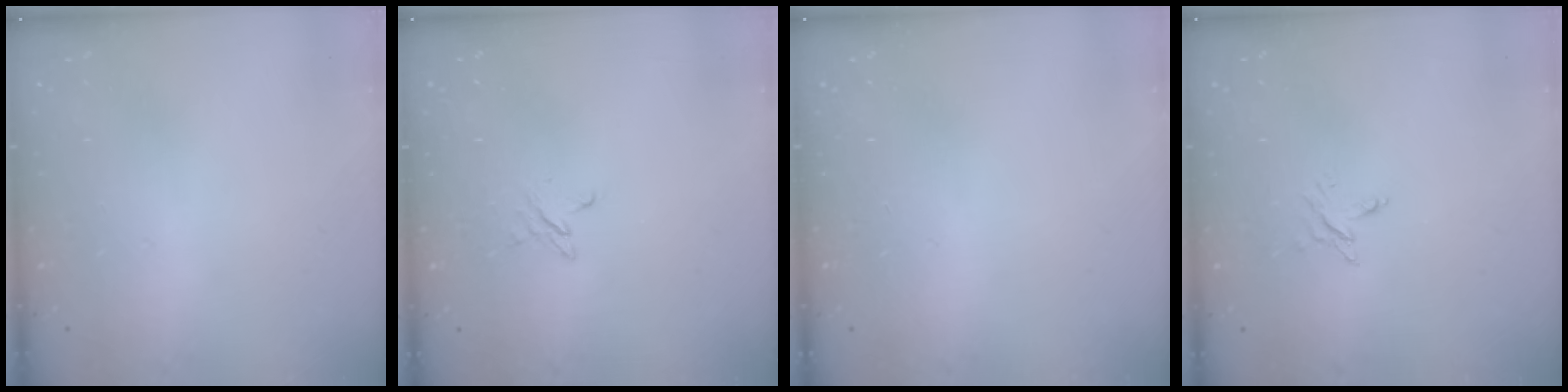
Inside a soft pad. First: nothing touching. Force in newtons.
{"total": 2.7, "press": 2.7, "slide": 0.3}
{"total": 0.0}
{"total": 2.8, "press": 2.8, "slide": 0.1}